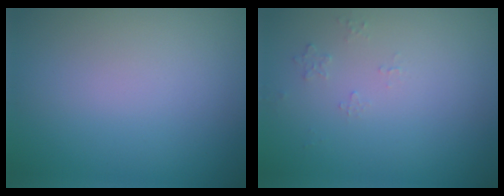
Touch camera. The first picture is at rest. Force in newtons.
{"total": 0.6, "press": 0.4, "slide": 0.5}